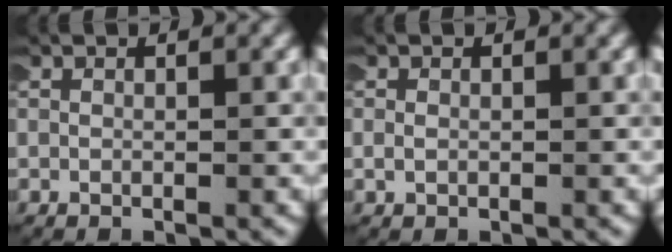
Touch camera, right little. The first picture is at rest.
{"total": 0.5, "force": [0.0, 0.4, 0.4], "torque": [-0.014, 0.002, 0.000]}